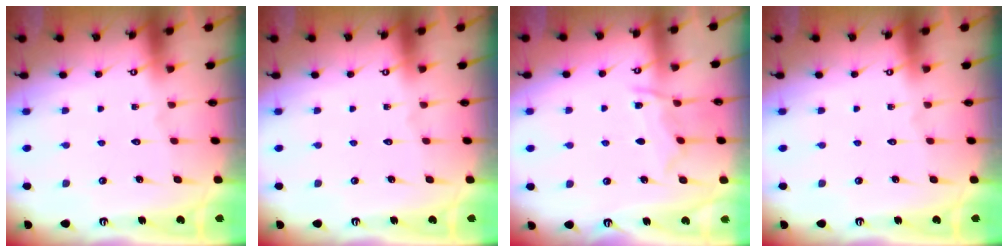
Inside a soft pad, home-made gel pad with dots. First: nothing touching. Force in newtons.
{"total": 0.0}
{"total": 8.3, "press": 8.3, "slide": 0.8}
{"total": 0.0}